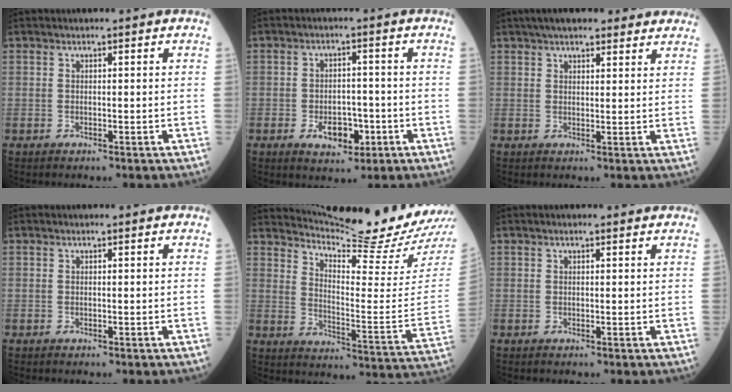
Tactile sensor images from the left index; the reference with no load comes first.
{"total": 5.5, "force": [-2.2, 3.2, 3.9], "torque": [-0.061, 0.001, -0.030]}
{"total": 11.3, "force": [9.3, 3.0, 5.6], "torque": [-0.068, 0.038, 0.125]}
{"total": 0.0}
{"total": 17.6, "force": [16.8, -2.4, 4.6], "torque": [-0.090, -0.115, 0.229]}
{"total": 1.1, "force": [0.9, 0.2, 0.6], "torque": [-0.012, 0.011, 0.010]}